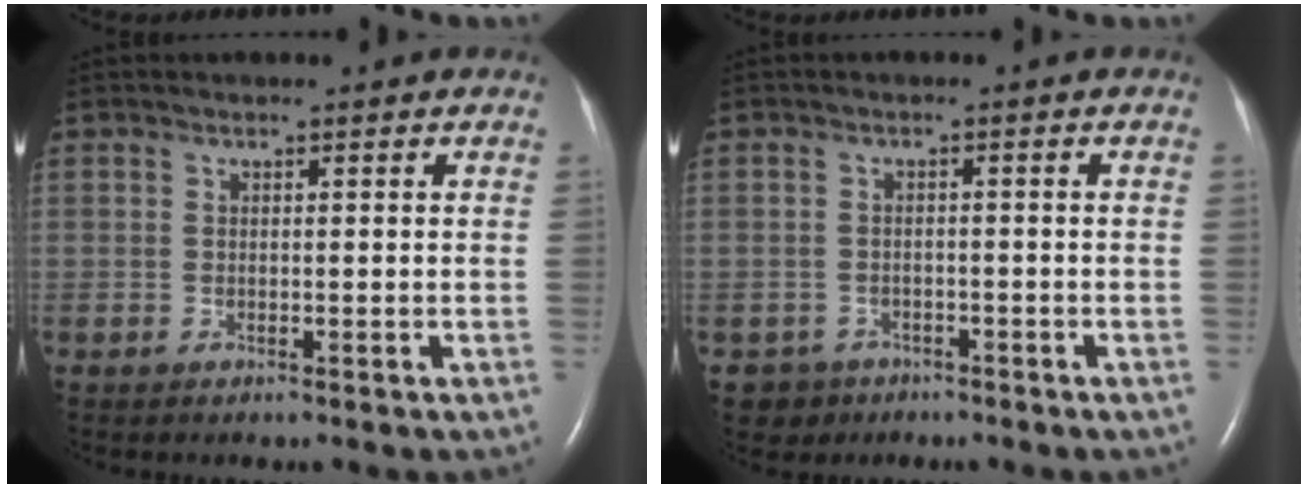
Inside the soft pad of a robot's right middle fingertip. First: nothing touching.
{"total": 2.9, "force": [-1.8, 2.3, -0.3], "torque": [-0.001, 0.009, -0.028]}